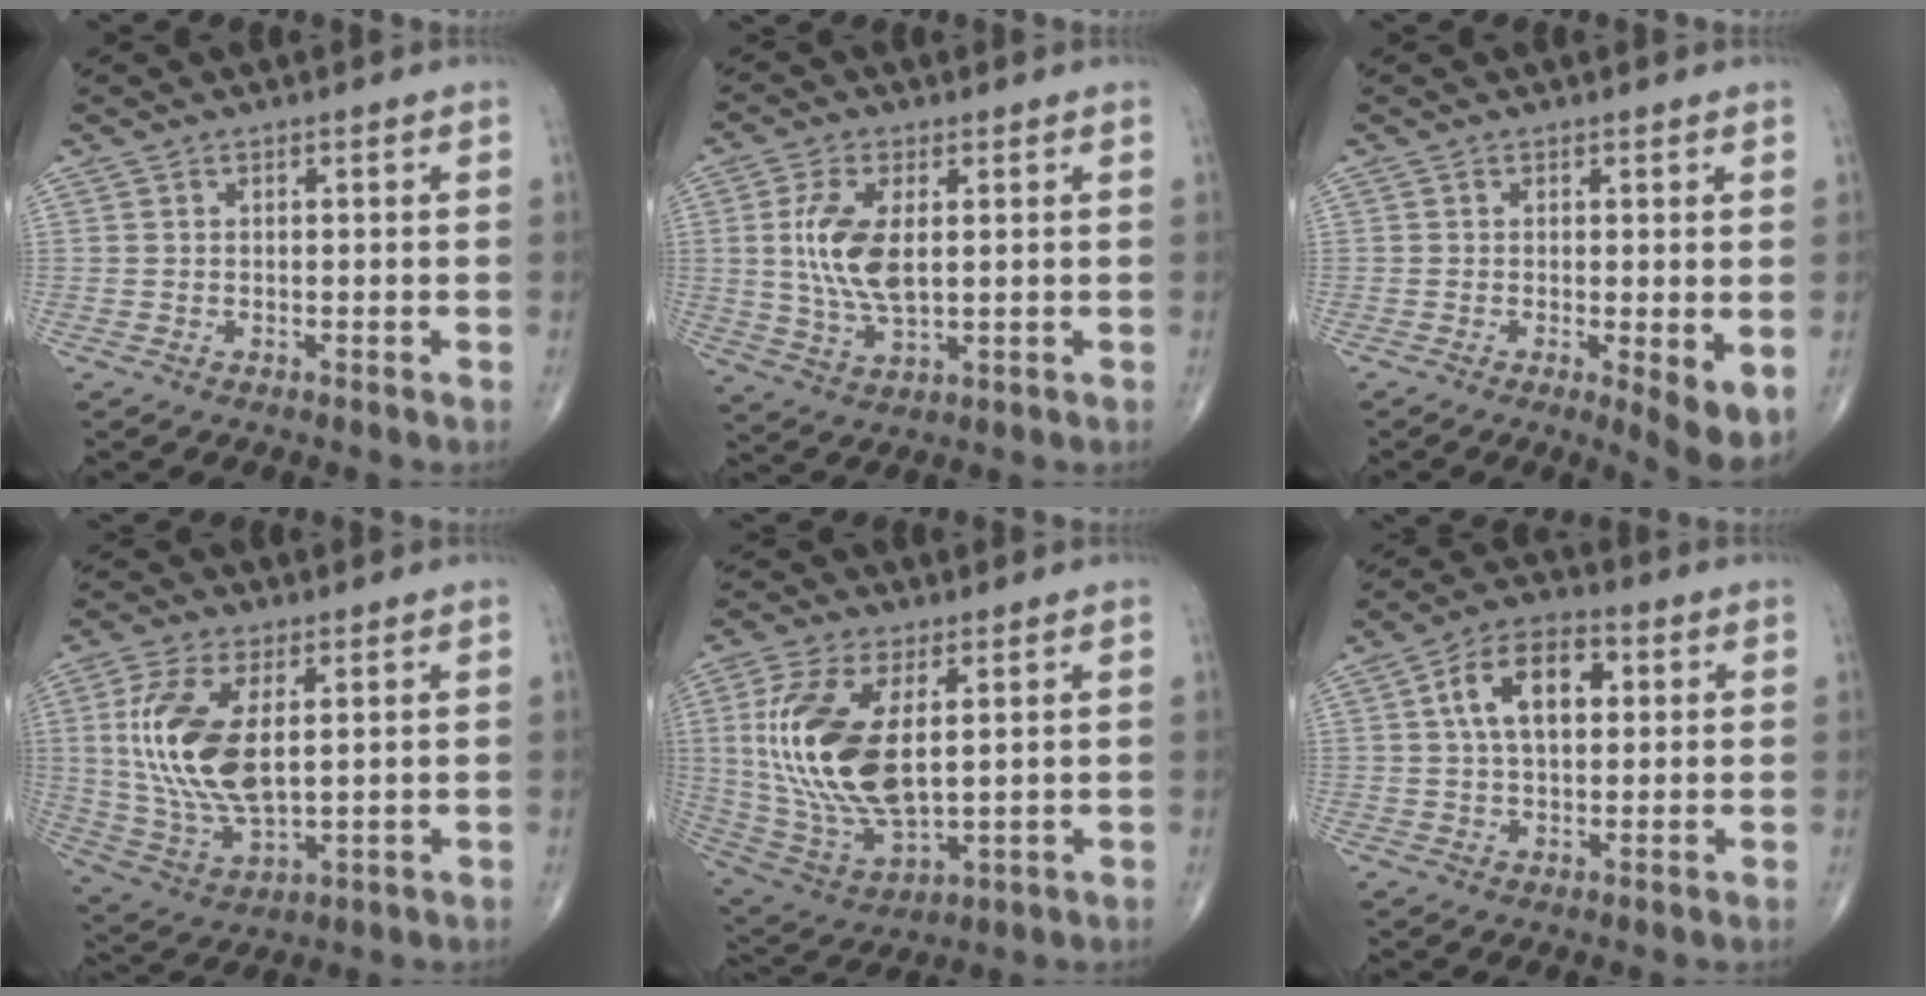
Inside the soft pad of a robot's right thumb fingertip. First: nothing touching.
{"total": 10.4, "force": [1.5, 5.0, 9.0], "torque": [-0.188, -0.010, 0.033]}
{"total": 5.3, "force": [-0.7, 1.4, 5.1], "torque": [-0.077, -0.017, -0.012]}
{"total": 15.9, "force": [2.9, 7.7, 13.6], "torque": [-0.283, -0.013, 0.067]}
{"total": 19.5, "force": [3.2, 9.4, 16.8], "torque": [-0.351, -0.021, 0.072]}
{"total": 11.3, "force": [2.7, 6.5, 8.8], "torque": [-0.140, 0.016, 0.039]}